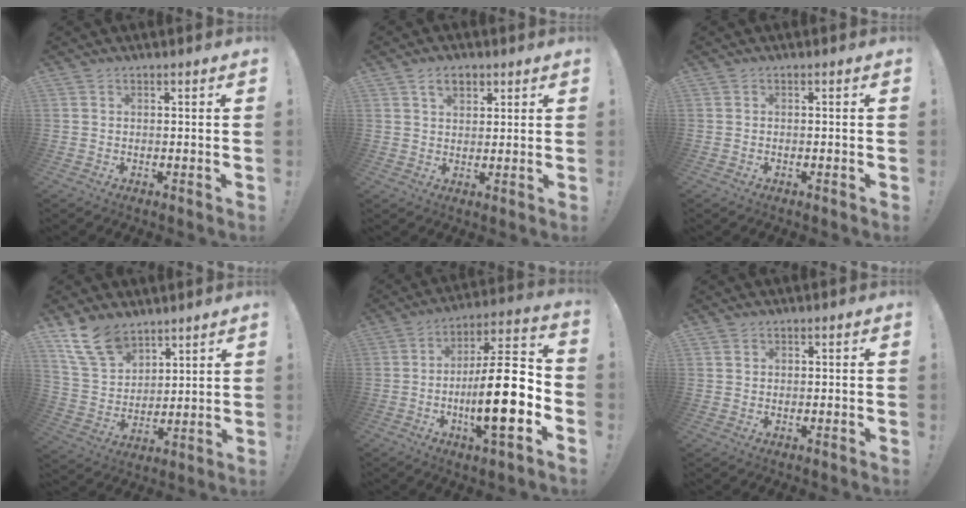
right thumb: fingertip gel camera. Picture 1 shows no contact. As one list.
[{"total": 4.9, "force": [2.7, 3.0, 2.8], "torque": [-0.041, -0.004, 0.046]}, {"total": 0.0}, {"total": 13.4, "force": [9.8, 7.2, 5.5], "torque": [-0.121, -0.052, 0.193]}, {"total": 20.5, "force": [-5.1, 5.2, 19.2], "torque": [-0.330, 0.026, -0.085]}, {"total": 1.0, "force": [0.7, 0.6, -0.2], "torque": [0.011, 0.000, 0.012]}]